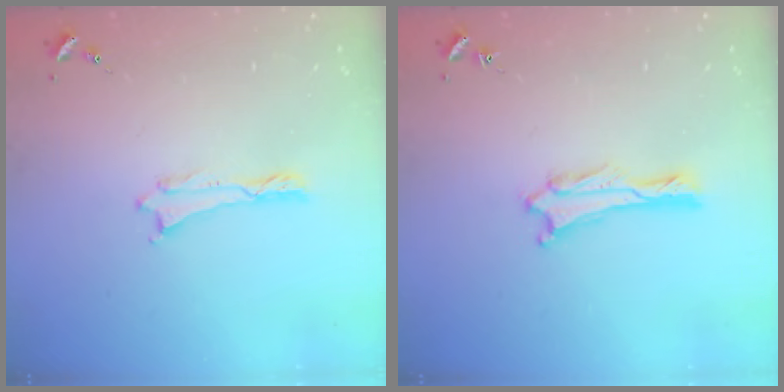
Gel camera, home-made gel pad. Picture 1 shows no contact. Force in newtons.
{"total": 0.0}